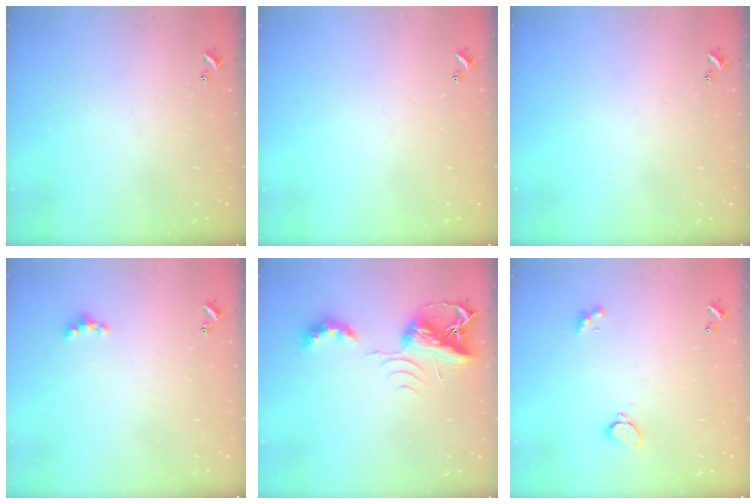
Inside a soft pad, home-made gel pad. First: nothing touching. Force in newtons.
{"total": 0.0}
{"total": 0.0}
{"total": 4.1, "press": 4.1, "slide": 0.4}
{"total": 7.7, "press": 7.7, "slide": 0.5}
{"total": 2.1, "press": 1.8, "slide": 1.0}